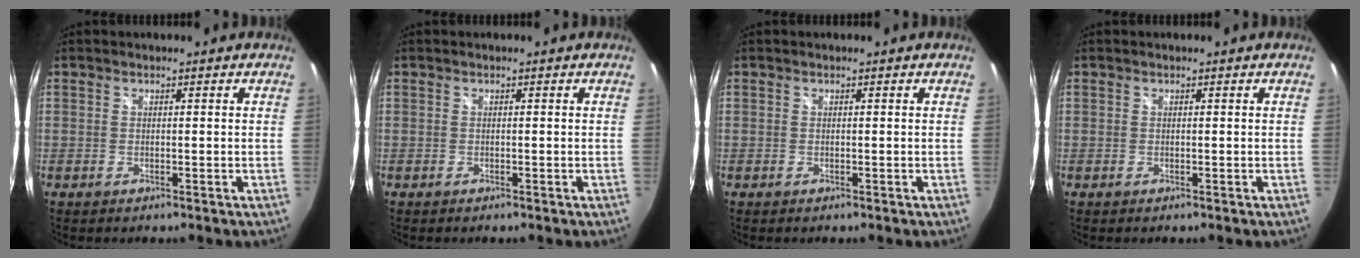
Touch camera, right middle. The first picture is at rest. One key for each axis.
{"total": 0.0}
{"total": 0.0}
{"total": 0.0}